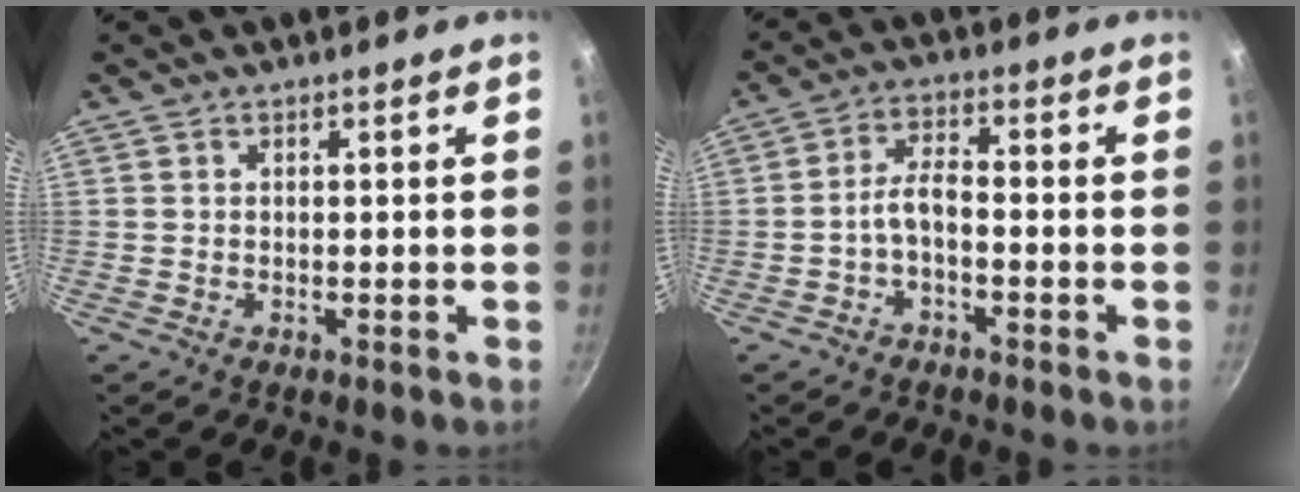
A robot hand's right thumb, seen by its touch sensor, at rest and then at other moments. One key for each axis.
{"total": 4.4, "fx": -2.1, "fy": 1.8, "fz": 3.3, "tx": -0.067, "ty": 0.031, "tz": -0.044}